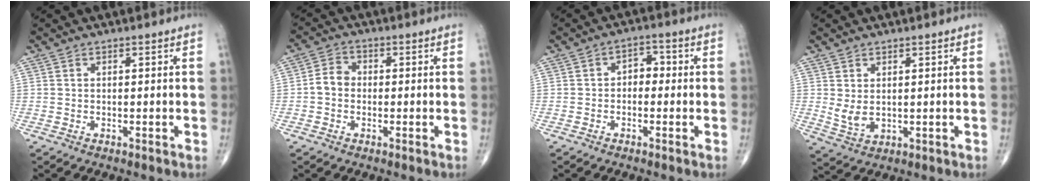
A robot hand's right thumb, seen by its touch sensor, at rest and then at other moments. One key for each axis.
{"total": 3.9, "fx": -0.6, "fy": 3.3, "fz": 2.1, "tx": -0.028, "ty": 0.016, "tz": -0.019}
{"total": 3.5, "fx": -0.4, "fy": 2.5, "fz": 2.4, "tx": -0.015, "ty": 0.018, "tz": -0.018}
{"total": 3.8, "fx": 0.8, "fy": 2.3, "fz": 2.9, "tx": -0.051, "ty": -0.010, "tz": 0.028}